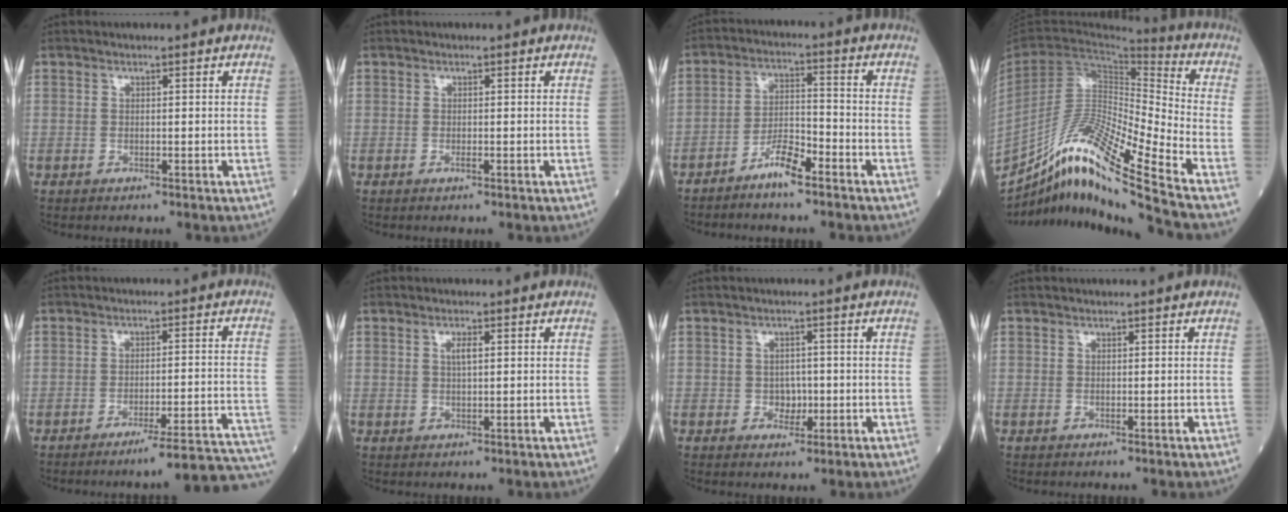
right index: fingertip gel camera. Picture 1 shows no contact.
{"total": 0.5, "force": [-0.3, 0.1, 0.5], "torque": [-0.010, 0.000, -0.004]}
{"total": 5.7, "force": [-4.3, 0.8, 3.7], "torque": [-0.071, 0.004, -0.083]}
{"total": 18.5, "force": [-14.0, -1.6, 12.0], "torque": [-0.234, -0.003, -0.256]}
{"total": 14.4, "force": [-13.4, -1.1, 5.2], "torque": [-0.008, 0.016, -0.168]}
{"total": 1.7, "force": [0.6, 0.3, 1.6], "torque": [-0.032, 0.000, 0.010]}
{"total": 2.4, "force": [-0.5, 1.8, 1.4], "torque": [-0.014, 0.006, -0.005]}
{"total": 0.0}